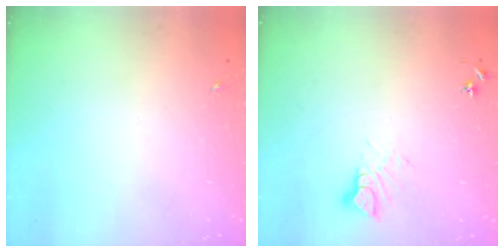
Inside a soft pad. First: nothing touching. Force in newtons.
{"total": 6.0, "press": 6.0, "slide": 0.4}